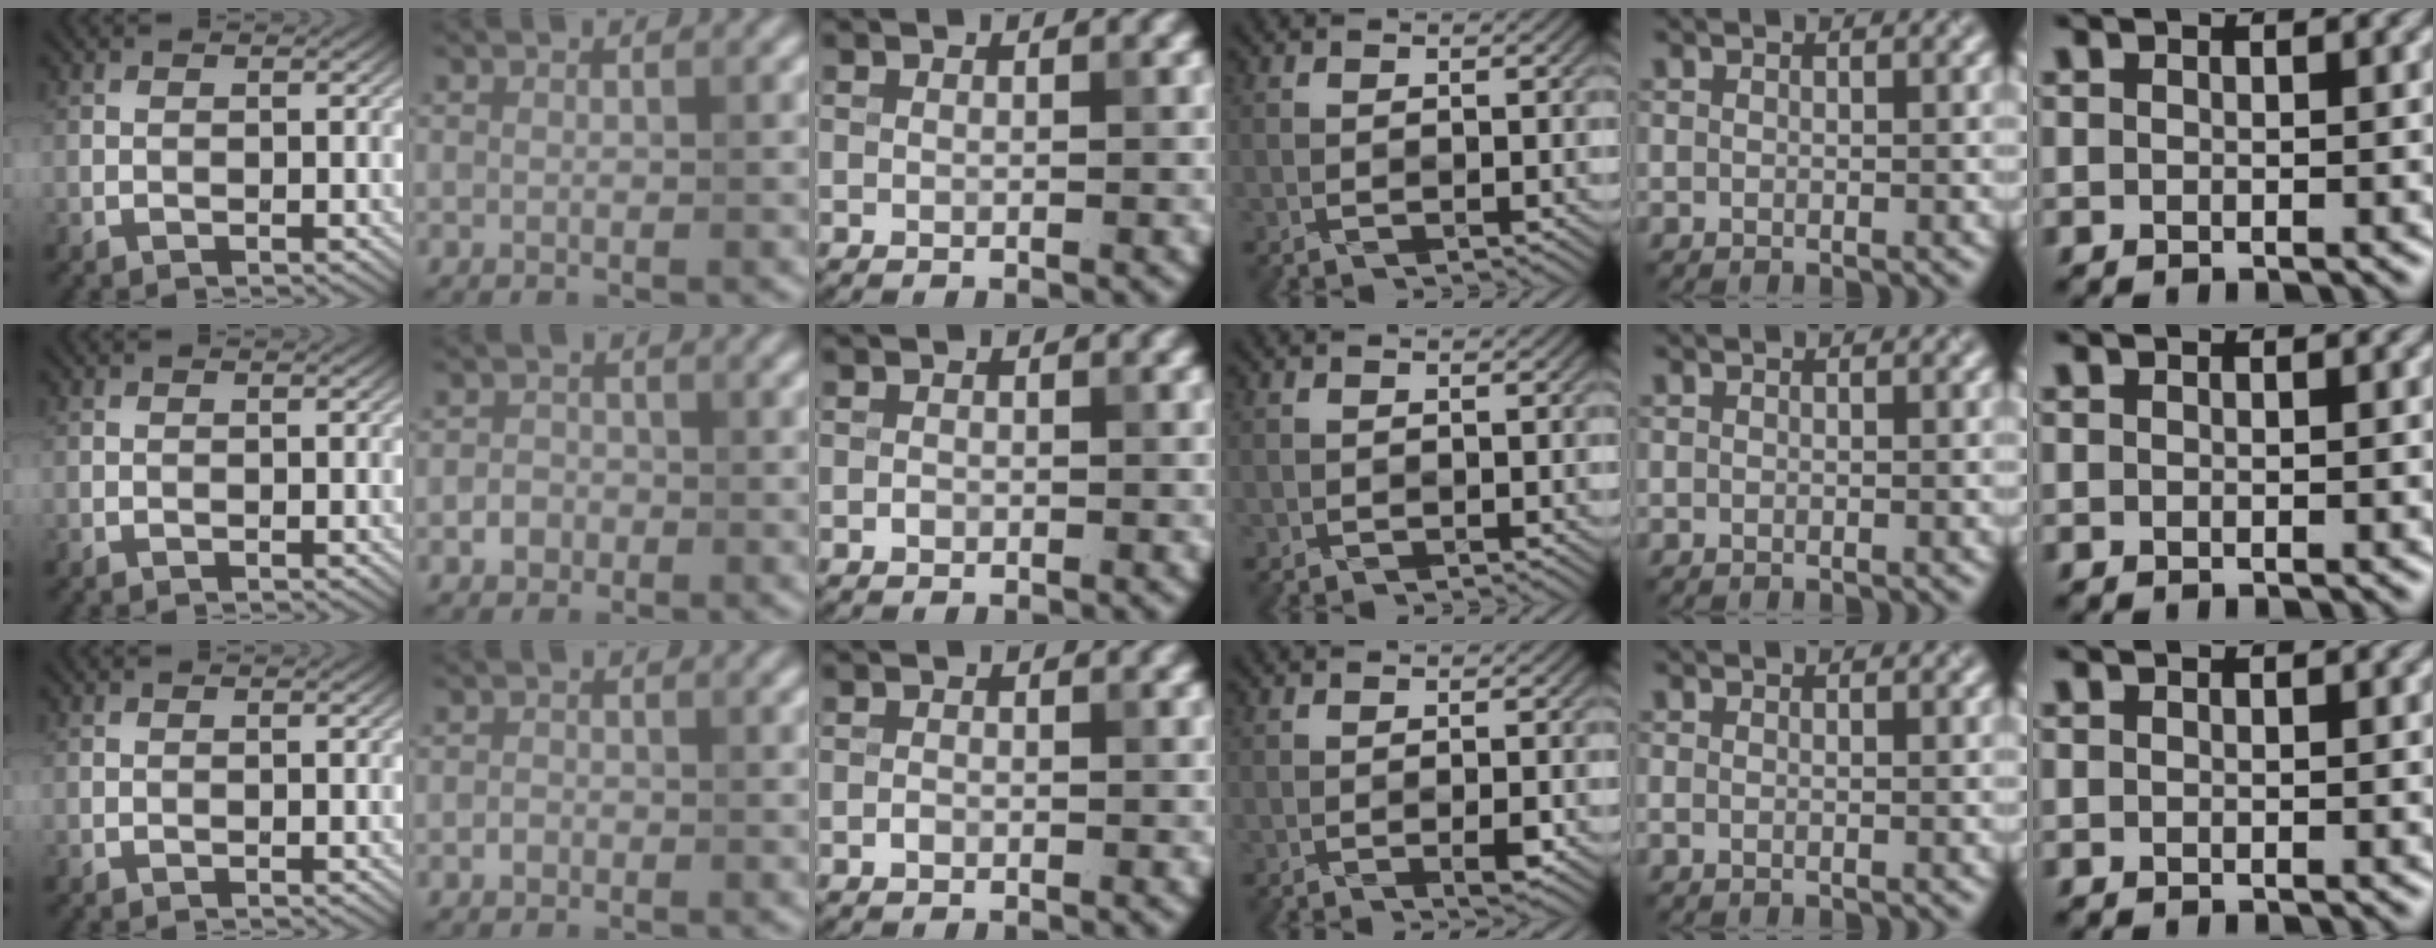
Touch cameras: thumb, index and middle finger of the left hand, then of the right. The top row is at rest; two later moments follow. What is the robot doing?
{"motion": "fold", "object": "handkerchief"}